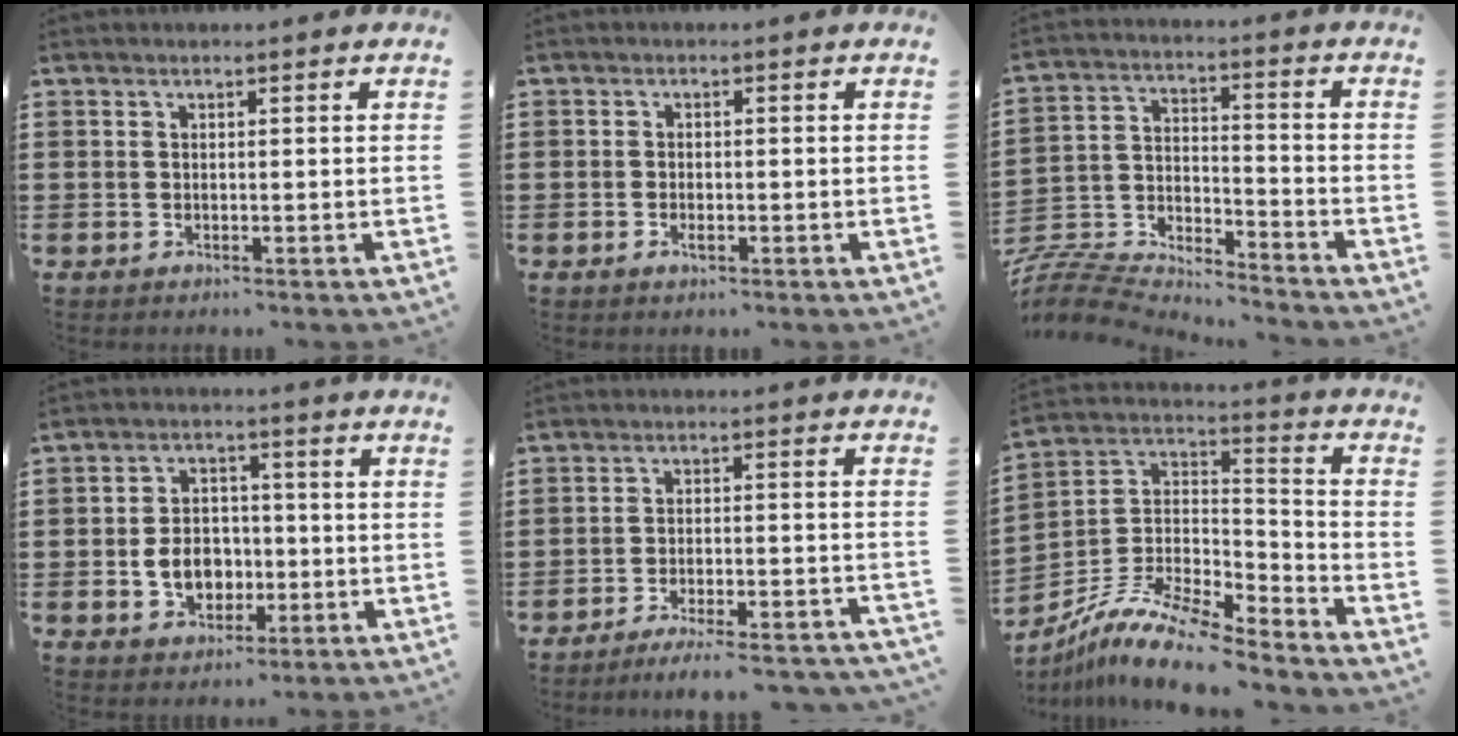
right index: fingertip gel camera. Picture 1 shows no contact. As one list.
[{"total": 1.4, "force": [-0.6, 0.5, 1.1], "torque": [-0.023, -0.005, -0.010]}, {"total": 7.3, "force": [-7.1, 1.4, 0.9], "torque": [-0.041, -0.003, -0.149]}, {"total": 6.6, "force": [-1.3, 5.1, 3.9], "torque": [-0.070, 0.004, -0.027]}, {"total": 5.1, "force": [-4.8, -0.2, 1.8], "torque": [-0.030, -0.009, -0.092]}, {"total": 11.2, "force": [-9.3, 2.3, 5.7], "torque": [-0.115, 0.018, -0.185]}]